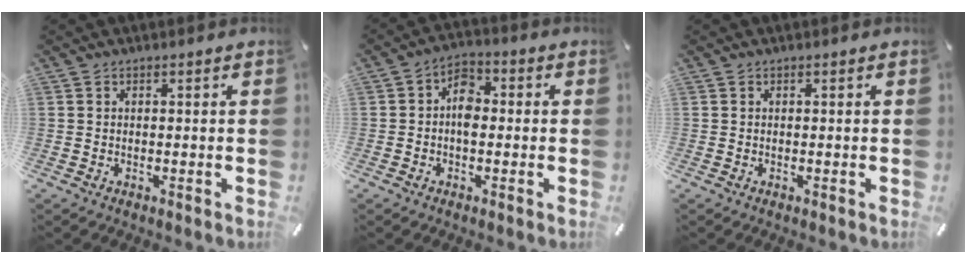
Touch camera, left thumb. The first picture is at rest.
{"total": 5.4, "force": [-0.8, 3.6, 4.0], "torque": [-0.071, 0.011, -0.018]}
{"total": 0.0}